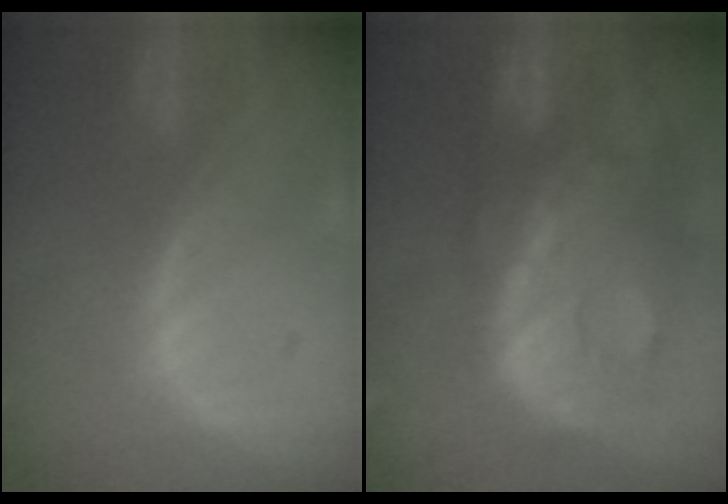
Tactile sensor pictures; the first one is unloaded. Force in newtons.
{"total": 13.7, "press": 11.1, "slide": 8.0}